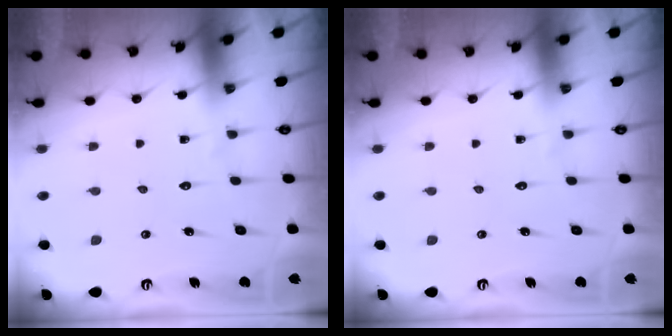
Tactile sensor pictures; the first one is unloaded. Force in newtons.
{"total": 0.0}